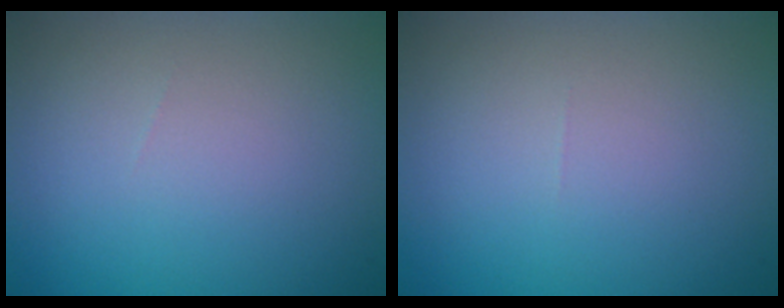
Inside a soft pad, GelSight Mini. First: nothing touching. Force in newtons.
{"total": 0.0}